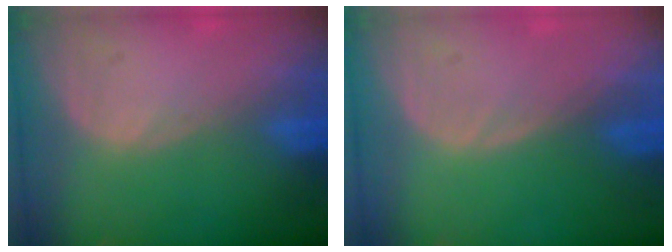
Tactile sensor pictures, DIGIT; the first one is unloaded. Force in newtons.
{"total": 0.0}